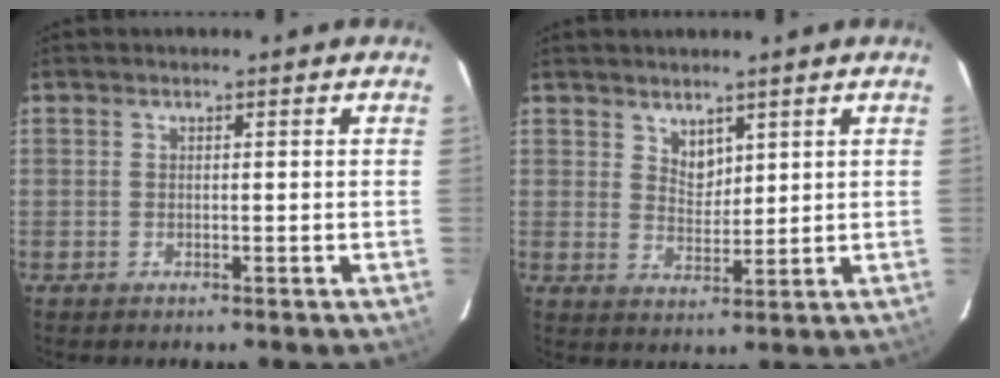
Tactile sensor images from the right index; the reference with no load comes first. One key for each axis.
{"total": 3.5, "fx": 2.7, "fy": 1.9, "fz": 1.3, "tx": -0.015, "ty": 0.000, "tz": 0.051}